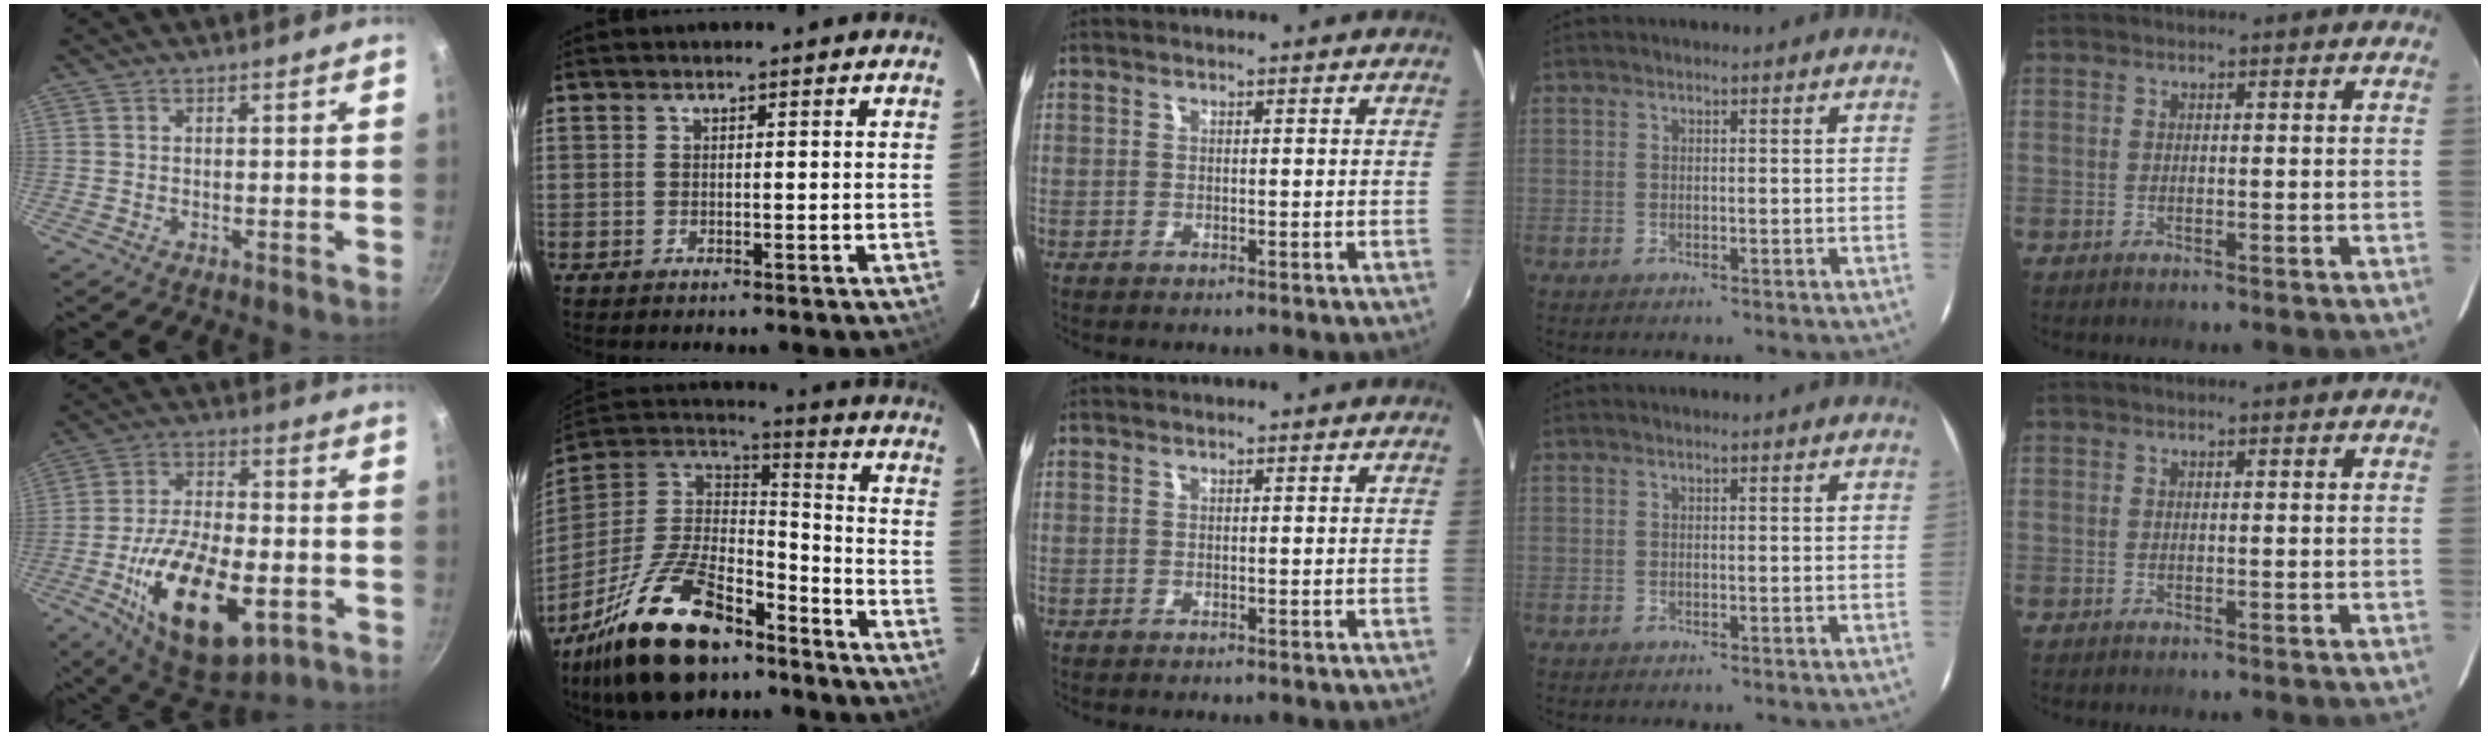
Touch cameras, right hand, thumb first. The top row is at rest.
{"thumb": {"total": 22.8, "force": [-7.3, 11.1, 18.5], "torque": [-0.298, 0.019, -0.111]}, "index": {"total": 25.0, "force": [-17.0, 10.8, 14.8], "torque": [-0.305, -0.005, -0.283]}}